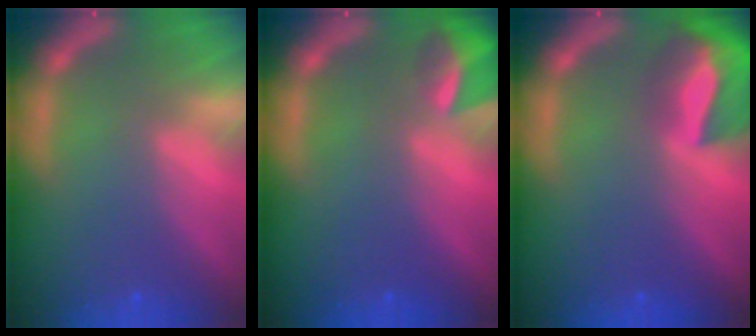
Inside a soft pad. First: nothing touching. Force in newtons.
{"total": 3.9}
{"total": 9.0}